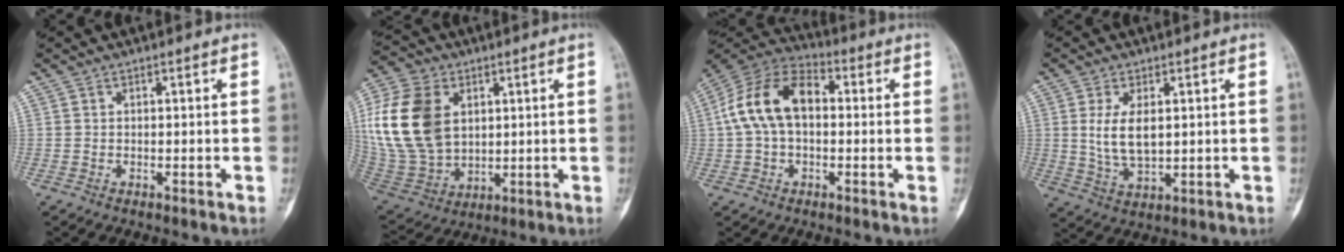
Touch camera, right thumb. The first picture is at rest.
{"total": 20.4, "force": [4.4, 14.3, 13.9], "torque": [-0.289, -0.012, 0.096]}
{"total": 14.4, "force": [1.2, 9.0, 11.2], "torque": [-0.207, 0.040, 0.007]}
{"total": 7.3, "force": [1.3, 3.6, 6.2], "torque": [-0.112, -0.013, 0.034]}